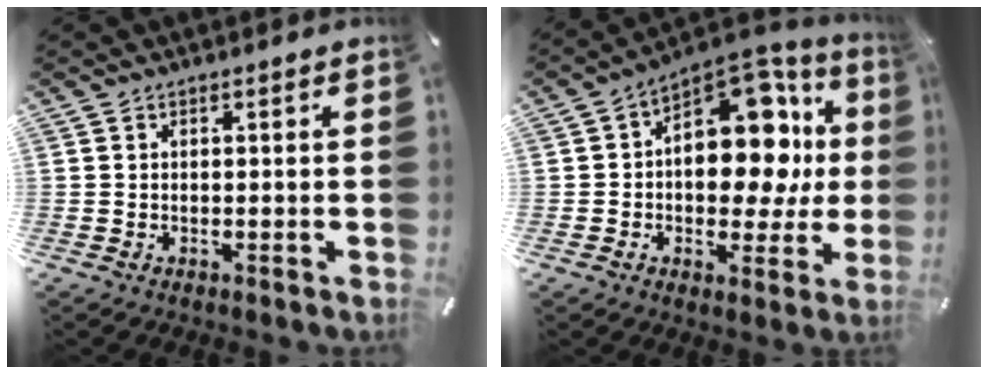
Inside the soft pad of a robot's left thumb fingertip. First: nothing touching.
{"total": 17.3, "force": [3.7, 11.4, 12.5], "torque": [-0.150, -0.039, 0.064]}